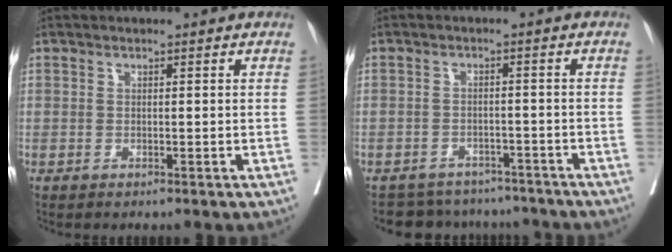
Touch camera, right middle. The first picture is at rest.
{"total": 9.2, "force": [-8.3, 3.7, 0.8], "torque": [-0.007, 0.017, -0.099]}